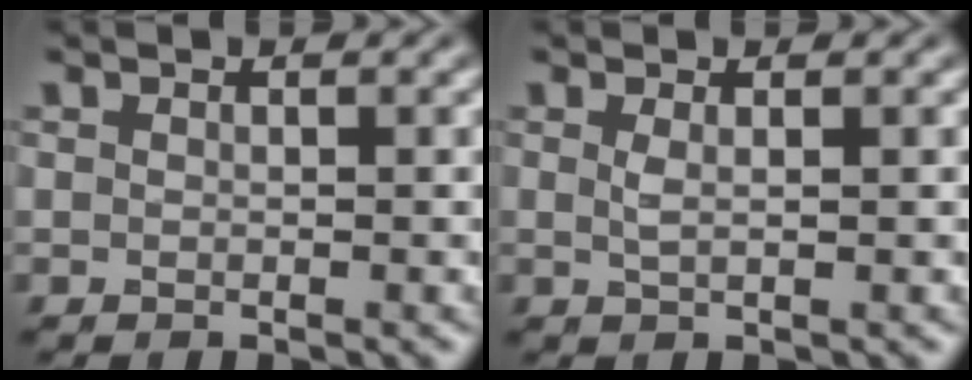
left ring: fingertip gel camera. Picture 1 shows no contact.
{"total": 1.0, "force": [0.3, 0.3, 0.9], "torque": [-0.019, 0.000, 0.005]}